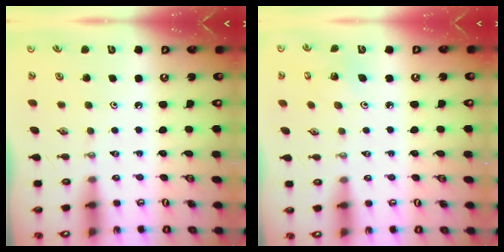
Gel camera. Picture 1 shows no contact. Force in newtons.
{"total": 3.8, "press": 3.8, "slide": 0.2}